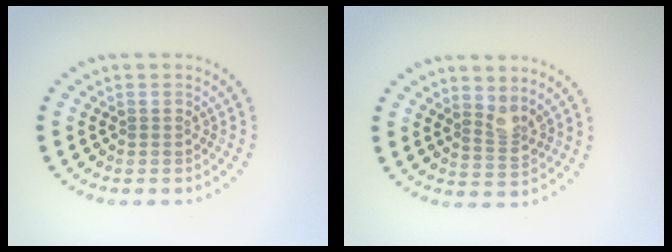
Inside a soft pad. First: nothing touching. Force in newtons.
{"total": 2.0, "press": 1.5, "slide": 1.3}